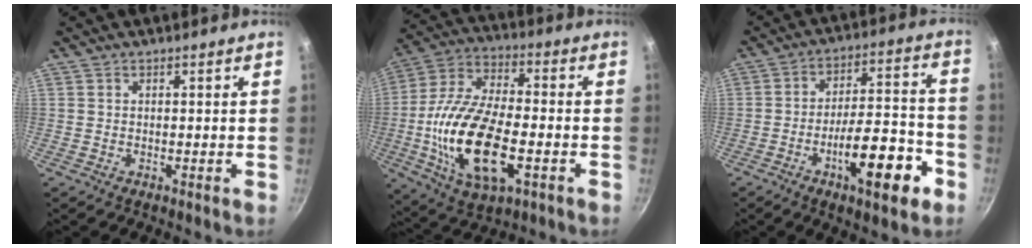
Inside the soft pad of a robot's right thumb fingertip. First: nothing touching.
{"total": 21.2, "force": [-4.7, 10.0, 18.2], "torque": [-0.347, 0.015, -0.091]}
{"total": 15.9, "force": [-7.1, 5.3, 13.1], "torque": [-0.170, 0.052, -0.105]}